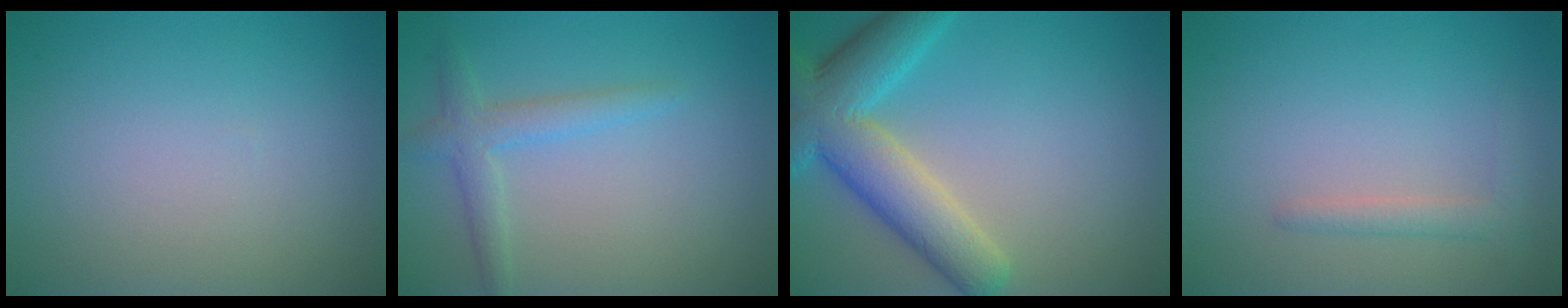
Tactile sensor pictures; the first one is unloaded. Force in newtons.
{"total": 2.5, "press": 2.5, "slide": 0.1}
{"total": 7.7, "press": 7.7, "slide": 0.4}
{"total": 1.6, "press": 1.6, "slide": 0.1}